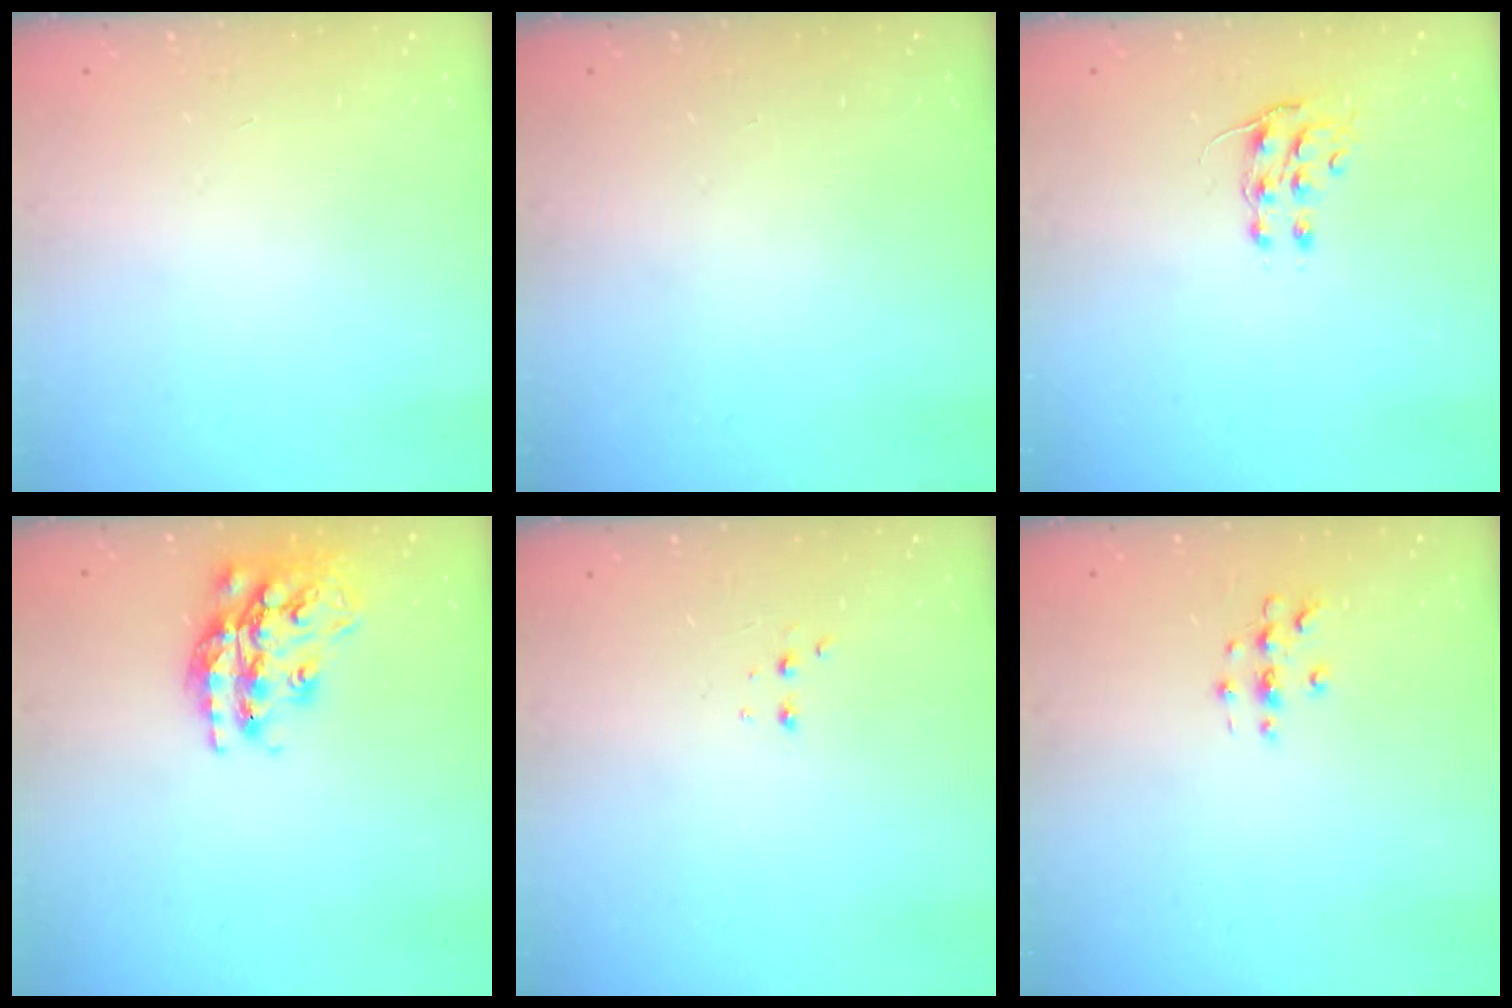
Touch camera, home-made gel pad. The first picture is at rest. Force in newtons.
{"total": 0.0}
{"total": 6.4, "press": 6.4, "slide": 0.5}
{"total": 19.3, "press": 19.3, "slide": 1.4}
{"total": 2.5, "press": 2.4, "slide": 0.8}
{"total": 2.9, "press": 2.9, "slide": 0.3}